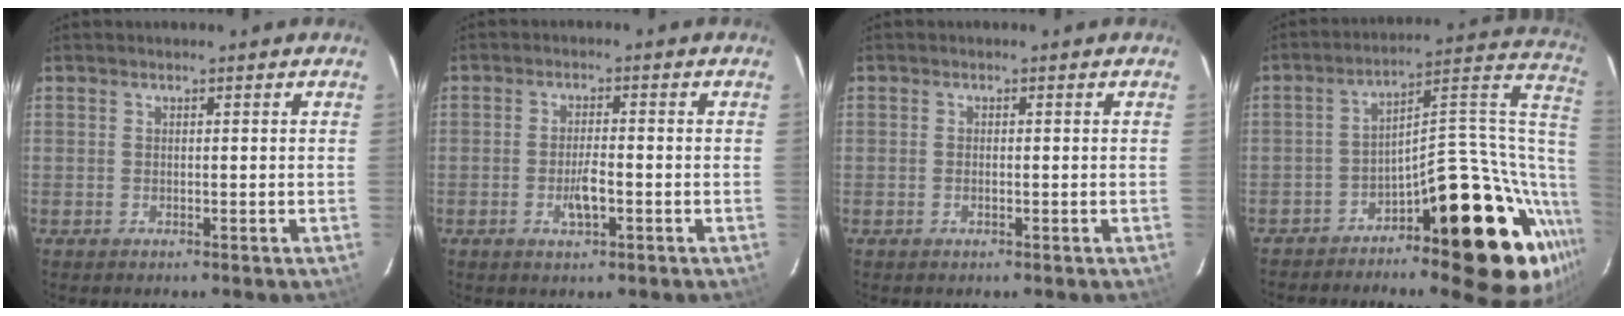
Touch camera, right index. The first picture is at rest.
{"total": 3.9, "force": [-1.5, 1.1, 3.4], "torque": [-0.065, -0.003, -0.023]}
{"total": 0.8, "force": [-0.1, 0.4, 0.7], "torque": [-0.015, 0.000, -0.003]}
{"total": 21.5, "force": [-9.3, 7.8, 17.8], "torque": [-0.191, 0.048, -0.138]}